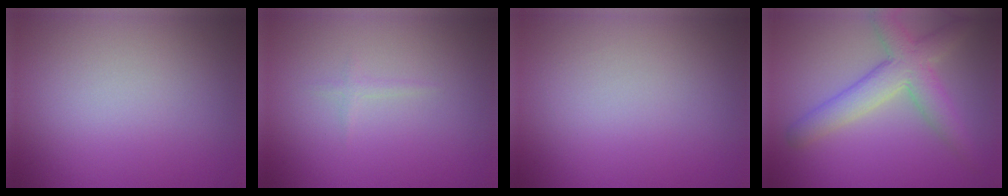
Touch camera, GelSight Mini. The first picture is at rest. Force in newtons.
{"total": 0.6, "press": 0.6, "slide": 0.0}
{"total": 0.0}
{"total": 5.5, "press": 5.5, "slide": 0.5}